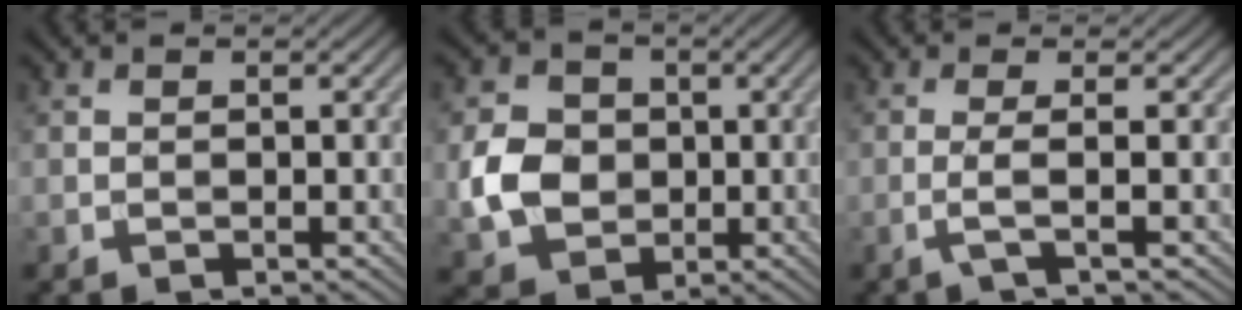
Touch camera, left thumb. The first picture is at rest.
{"total": 6.8, "force": [-0.3, 5.9, 3.3], "torque": [-0.086, -0.002, -0.011]}
{"total": 2.5, "force": [-0.5, 0.2, 2.5], "torque": [-0.045, 0.005, -0.024]}